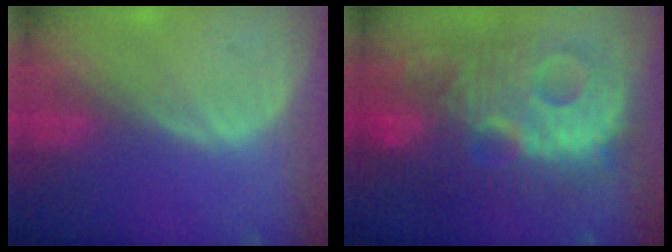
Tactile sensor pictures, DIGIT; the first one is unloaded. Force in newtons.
{"total": 13.7, "press": 13.7, "slide": 1.1}